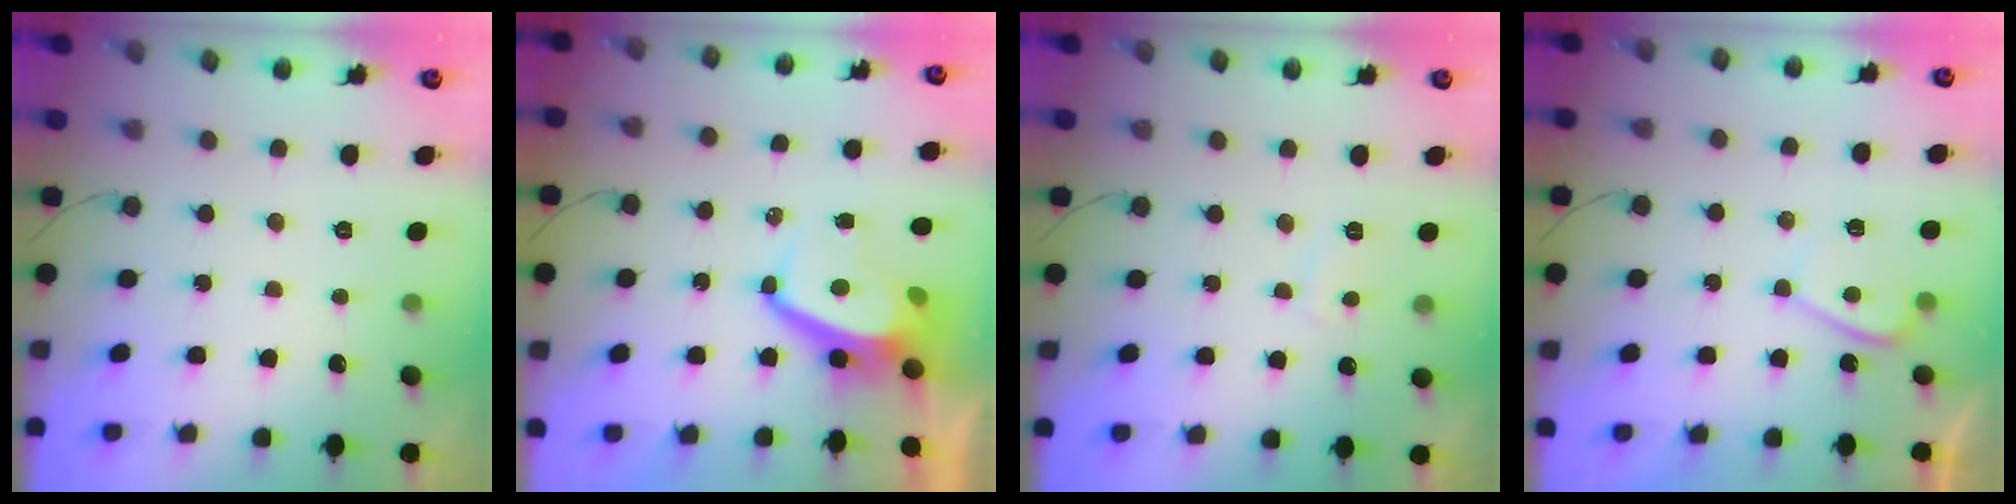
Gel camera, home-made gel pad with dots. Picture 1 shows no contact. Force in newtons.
{"total": 5.5, "press": 5.5, "slide": 0.4}
{"total": 2.6, "press": 2.5, "slide": 0.7}
{"total": 3.2, "press": 3.1, "slide": 0.7}